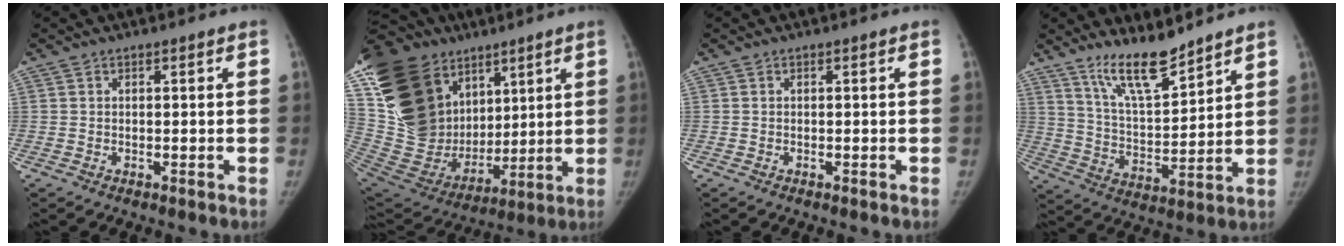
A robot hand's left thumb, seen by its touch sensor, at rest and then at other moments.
{"total": 32.2, "force": [14.2, 22.2, 18.4], "torque": [-0.370, 0.015, 0.282]}
{"total": 0.0}
{"total": 11.9, "force": [9.6, 2.7, 6.5], "torque": [-0.099, -0.070, 0.182]}